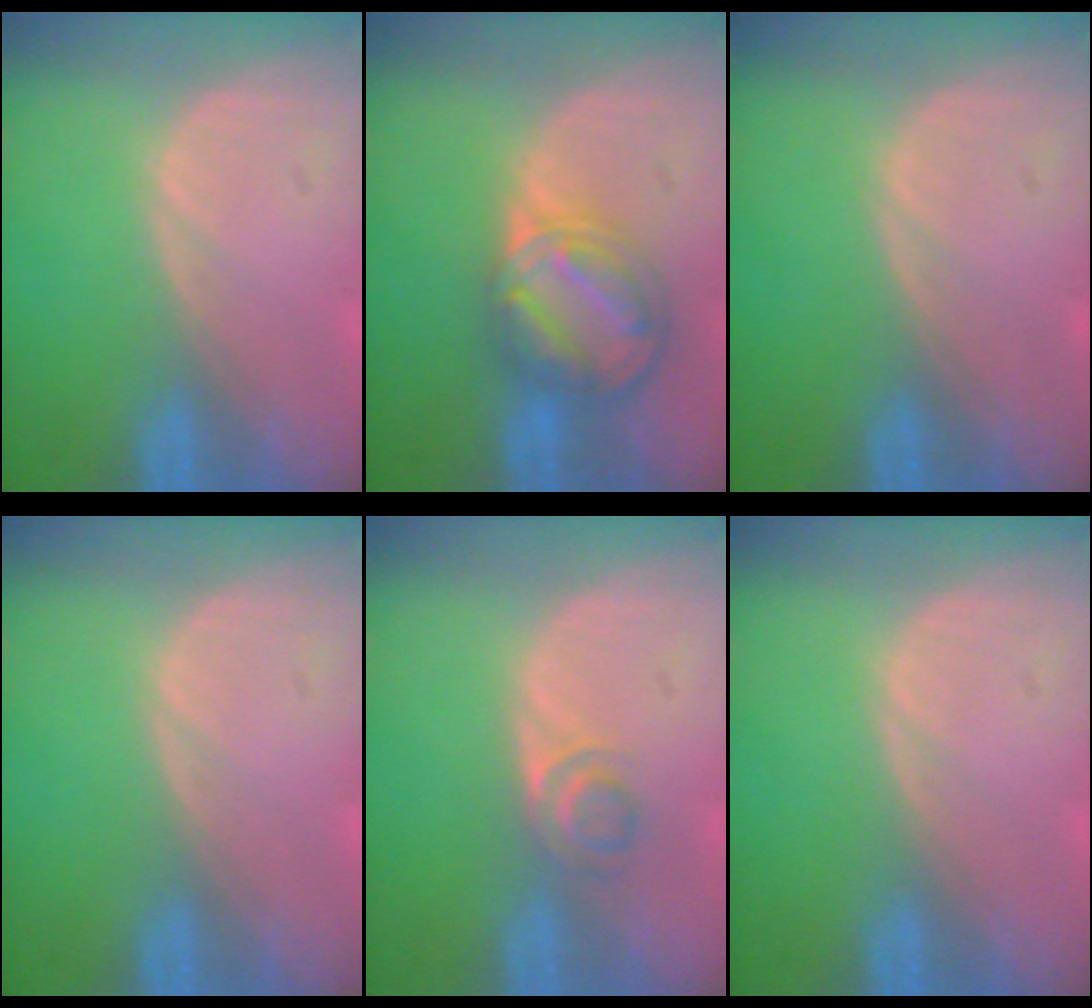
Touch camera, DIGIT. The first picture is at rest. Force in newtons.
{"total": 8.1, "press": 7.0, "slide": 4.1}
{"total": 0.0}
{"total": 0.0}
{"total": 2.5, "press": 2.4, "slide": 0.8}
{"total": 0.0}